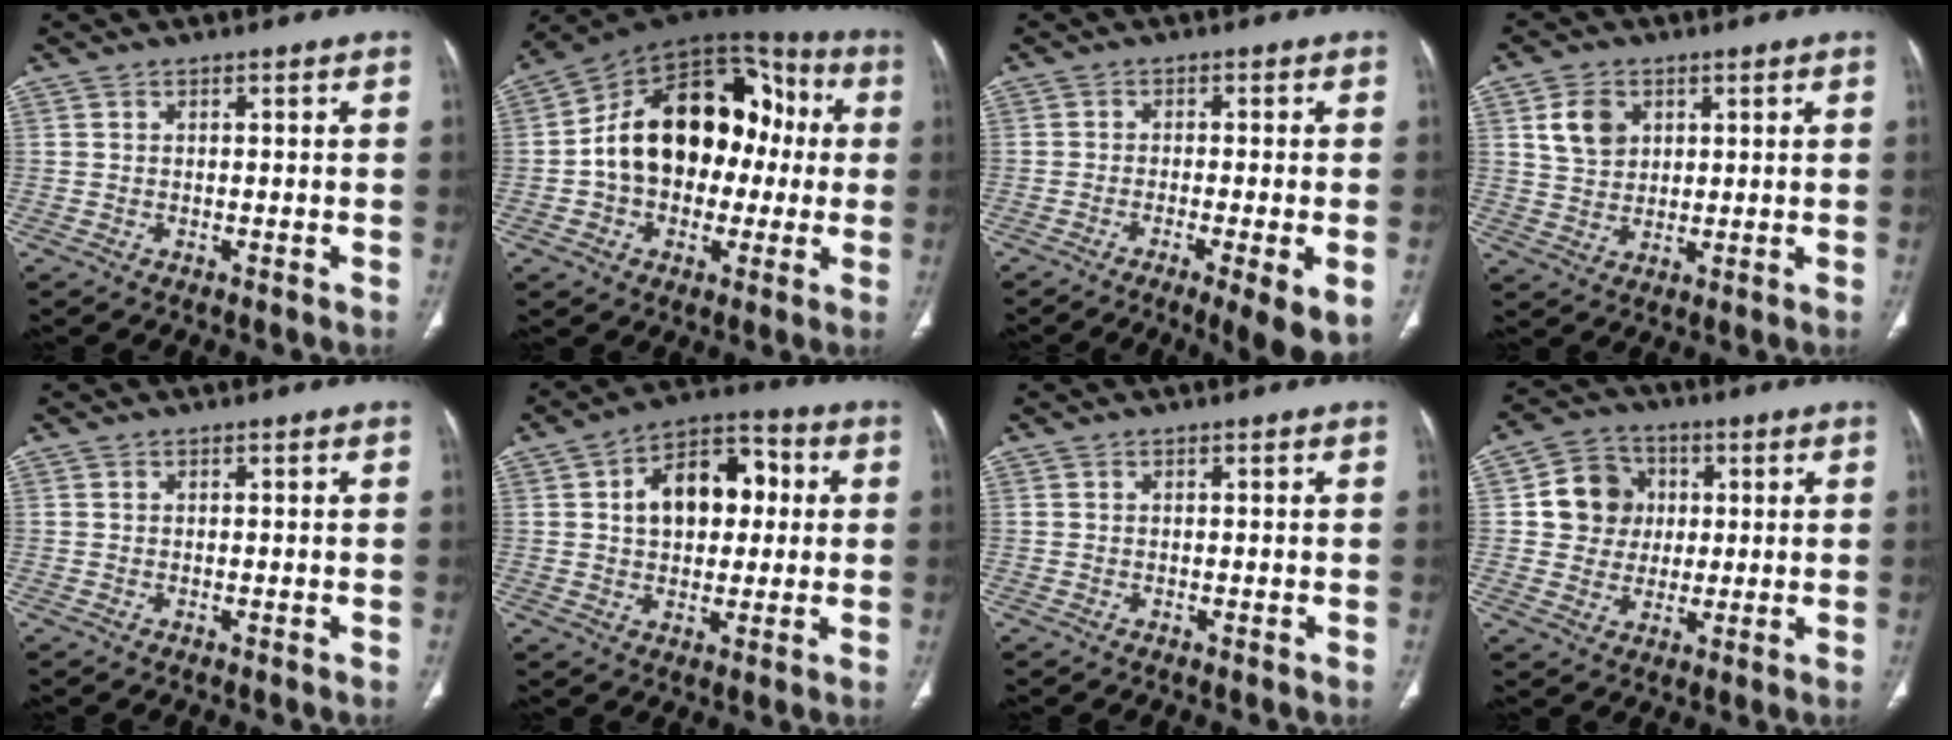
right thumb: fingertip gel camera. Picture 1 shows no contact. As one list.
[{"total": 22.4, "force": [0.1, 15.4, 16.2], "torque": [-0.227, 0.055, 0.000]}, {"total": 8.4, "force": [-3.6, 1.2, 7.4], "torque": [-0.115, -0.012, -0.058]}, {"total": 6.4, "force": [2.4, 4.8, 3.4], "torque": [-0.043, -0.011, 0.050]}, {"total": 0.0}, {"total": 13.9, "force": [2.5, 9.1, 10.2], "torque": [-0.122, 0.023, 0.031]}, {"total": 0.0}, {"total": 9.5, "force": [1.6, 8.7, 3.5], "torque": [-0.021, 0.001, 0.023]}]